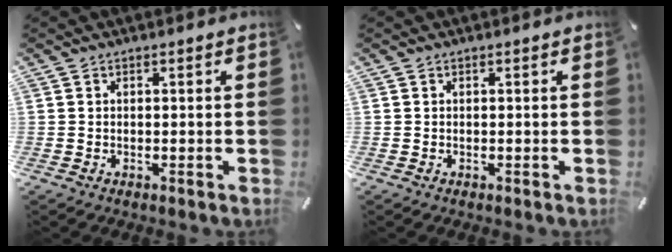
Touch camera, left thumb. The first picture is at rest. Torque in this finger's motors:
{"motor_torque": [-0.01, 0.00, 0.00, 0.00, 0.00]}